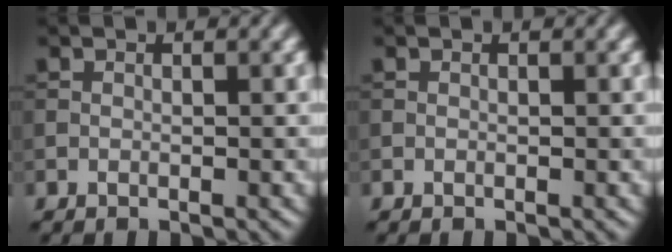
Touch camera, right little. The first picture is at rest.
{"total": 0.0}